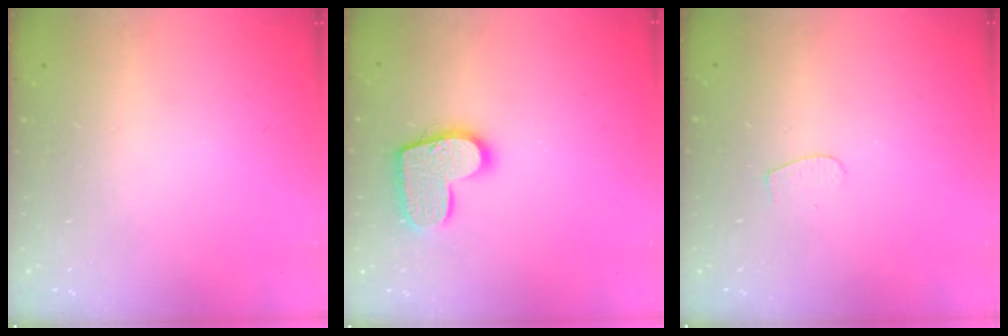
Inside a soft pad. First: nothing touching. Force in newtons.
{"total": 14.3, "press": 14.3, "slide": 0.8}
{"total": 3.6, "press": 3.6, "slide": 0.3}